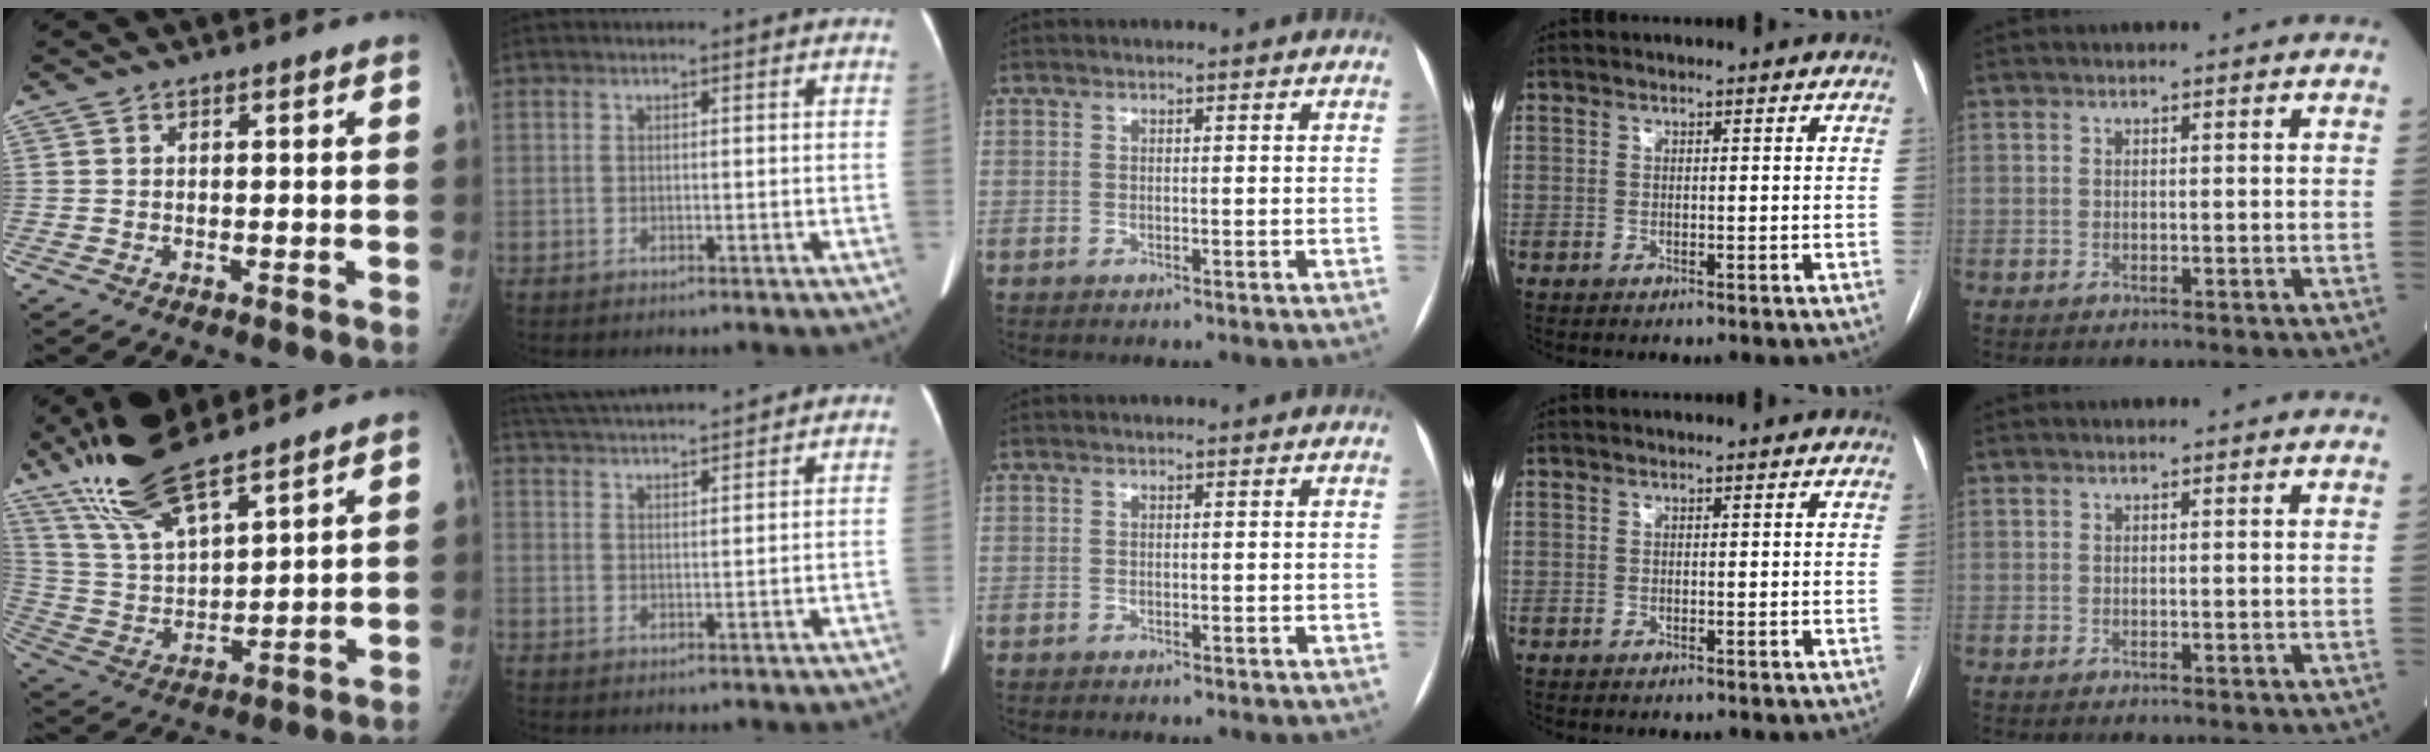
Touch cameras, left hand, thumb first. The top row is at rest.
{"thumb": {"total": 15.7, "force": [12.2, 3.8, 9.1], "torque": [-0.165, -0.050, 0.247]}, "index": {"total": 13.2, "force": [12.2, 0.4, 5.0], "torque": [-0.100, 0.027, 0.190]}}